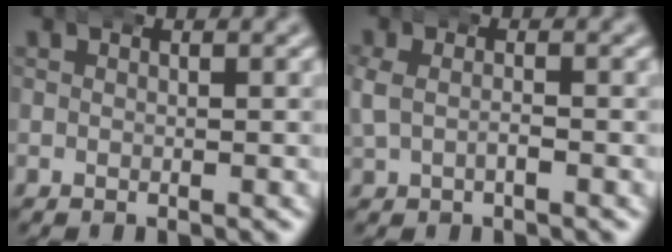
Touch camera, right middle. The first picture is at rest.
{"total": 2.9, "force": [0.2, 2.1, 1.9], "torque": [-0.047, 0.004, 0.006]}